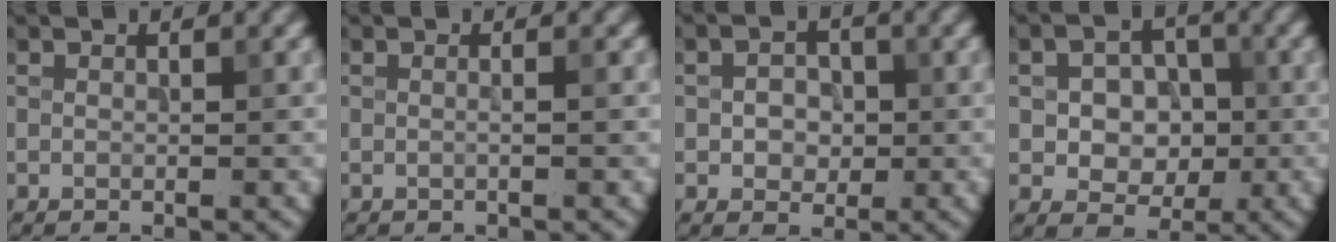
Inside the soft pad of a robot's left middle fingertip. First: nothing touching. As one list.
[{"total": 0.9, "force": [0.0, 0.3, 0.8], "torque": [-0.013, -0.005, -0.007]}, {"total": 2.6, "force": [-0.1, 2.1, 1.4], "torque": [-0.023, 0.000, -0.007]}, {"total": 4.9, "force": [-0.4, 3.9, 3.0], "torque": [-0.036, -0.001, -0.014]}]